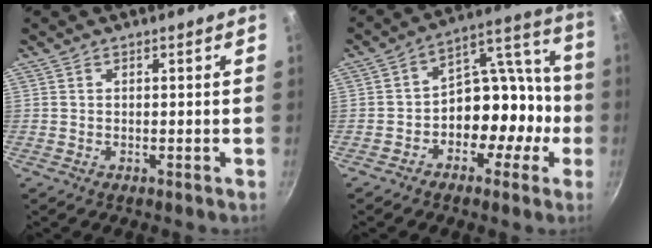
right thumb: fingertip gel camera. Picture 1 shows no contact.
{"total": 13.8, "force": [-4.2, 9.8, 8.7], "torque": [-0.058, 0.089, -0.062]}